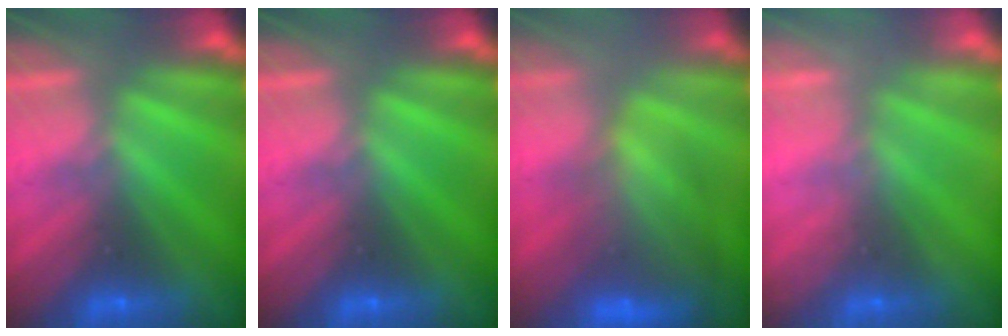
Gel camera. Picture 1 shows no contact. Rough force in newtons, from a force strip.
{"total": 0.0}
{"total": 8.0}
{"total": 2.3}